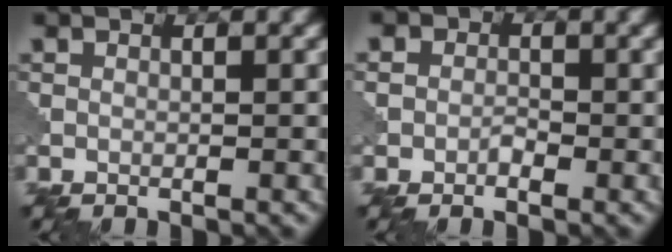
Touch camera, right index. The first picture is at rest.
{"total": 1.4, "force": [-0.4, 1.3, 0.5], "torque": [-0.003, -0.002, -0.012]}